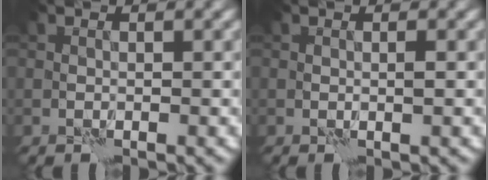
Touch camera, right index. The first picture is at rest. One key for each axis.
{"total": 0.5, "fx": 0.2, "fy": -0.1, "fz": 0.5, "tx": -0.006, "ty": -0.002, "tz": 0.004}